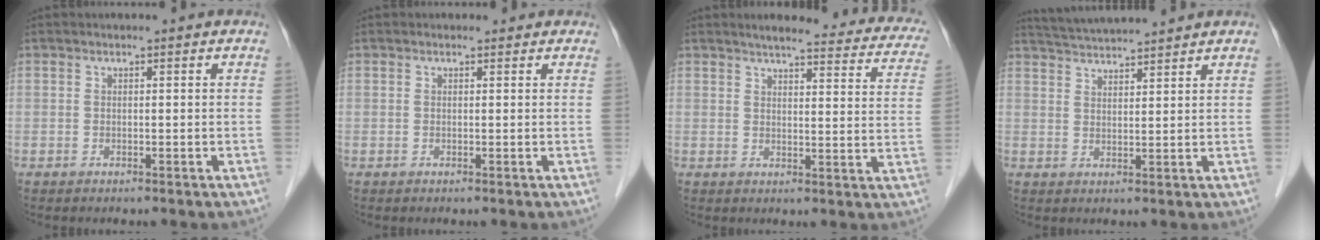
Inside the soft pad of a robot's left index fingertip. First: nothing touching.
{"total": 0.8, "force": [0.7, 0.5, 0.1], "torque": [-0.005, 0.003, 0.006]}
{"total": 19.8, "force": [17.5, 4.0, 8.5], "torque": [-0.091, -0.014, 0.189]}
{"total": 7.5, "force": [7.2, -0.6, 2.0], "torque": [-0.046, 0.028, 0.120]}